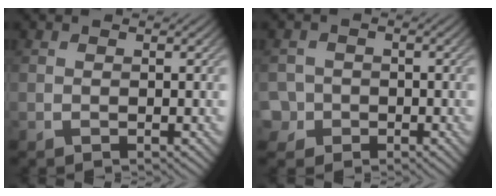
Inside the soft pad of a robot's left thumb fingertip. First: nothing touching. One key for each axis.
{"total": 3.5, "fx": -1.4, "fy": 3.2, "fz": 0.4, "tx": -0.006, "ty": 0.000, "tz": -0.039}